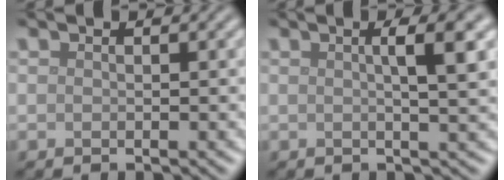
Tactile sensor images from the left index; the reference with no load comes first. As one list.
[{"total": 4.2, "force": [1.0, 0.9, 4.0], "torque": [-0.050, 0.008, 0.011]}]